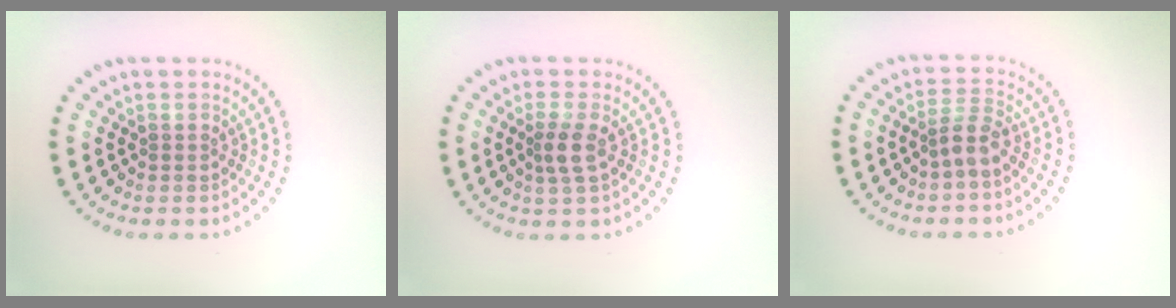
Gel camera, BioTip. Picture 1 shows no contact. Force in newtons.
{"total": 2.1, "press": 1.7, "slide": 1.2}
{"total": 2.3, "press": 1.8, "slide": 1.4}